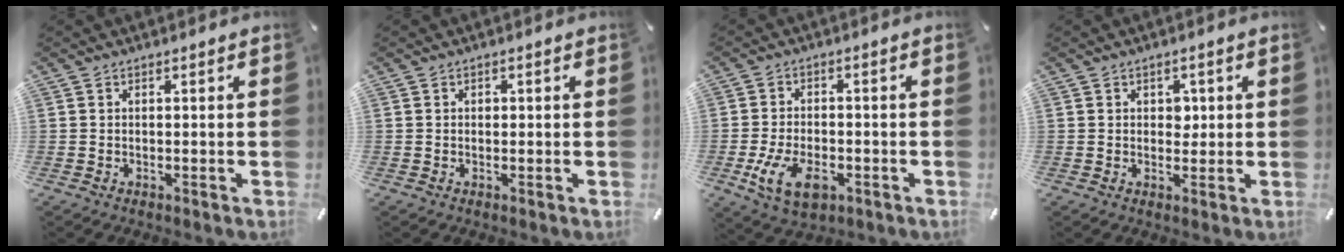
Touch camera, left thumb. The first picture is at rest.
{"total": 0.8, "force": [0.0, 0.6, 0.5], "torque": [-0.009, 0.002, -0.001]}
{"total": 10.4, "force": [-3.8, 6.4, 7.2], "torque": [-0.154, 0.002, -0.070]}
{"total": 2.9, "force": [0.4, 2.4, 1.7], "torque": [-0.011, -0.004, -0.002]}